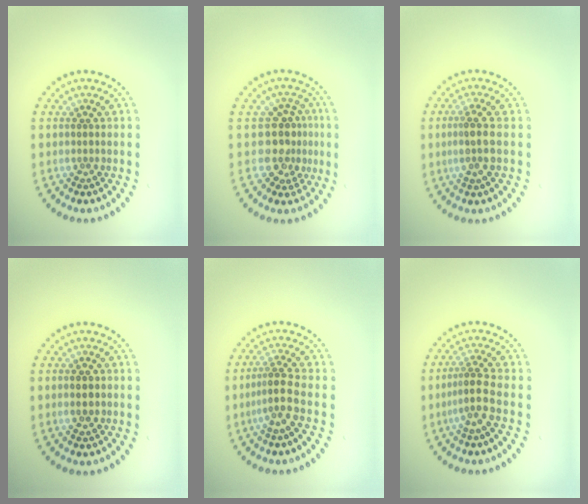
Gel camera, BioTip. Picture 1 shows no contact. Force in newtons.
{"total": 3.3, "press": 2.5, "slide": 2.1}
{"total": 2.4, "press": 2.0, "slide": 1.4}
{"total": 2.1, "press": 2.0, "slide": 0.2}
{"total": 2.8, "press": 1.9, "slide": 2.0}
{"total": 2.8, "press": 1.9, "slide": 2.0}